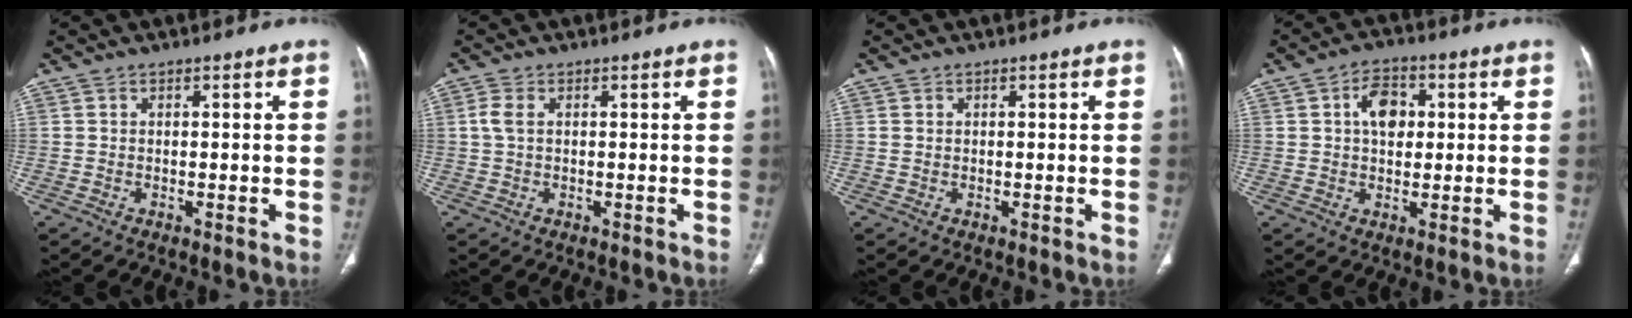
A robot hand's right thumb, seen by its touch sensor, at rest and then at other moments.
{"total": 2.2, "force": [0.4, 1.3, 1.8], "torque": [-0.056, 0.007, 0.005]}
{"total": 0.0}
{"total": 6.7, "force": [1.5, 4.6, 4.7], "torque": [-0.056, 0.006, 0.019]}